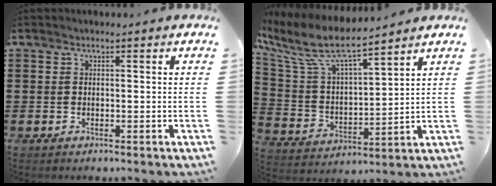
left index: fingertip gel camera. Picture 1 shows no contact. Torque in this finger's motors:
{"motor_torque": [2.14, 0.00, 0.77, 0.21]}